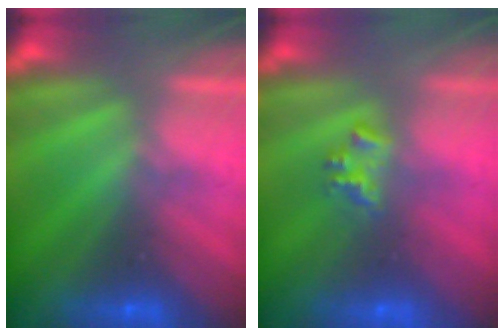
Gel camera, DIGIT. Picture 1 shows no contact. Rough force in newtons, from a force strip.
{"total": 2.1}